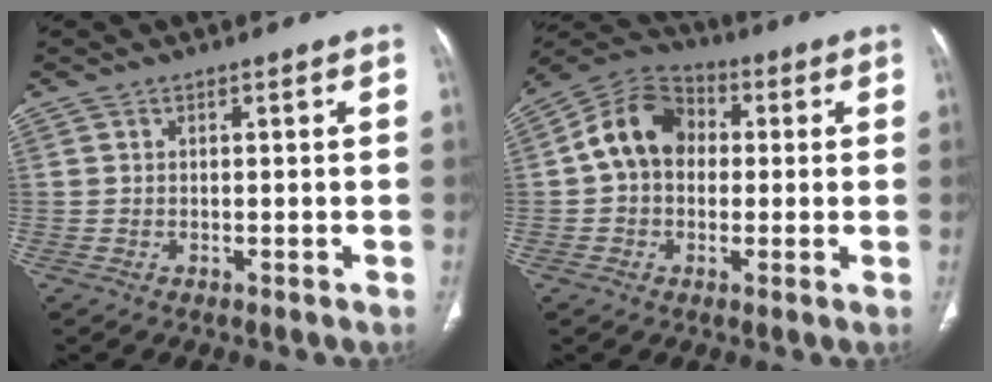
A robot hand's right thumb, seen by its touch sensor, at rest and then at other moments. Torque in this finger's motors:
{"motor_torque": [0.58, 2.55, 1.11, -0.60, 0.11]}